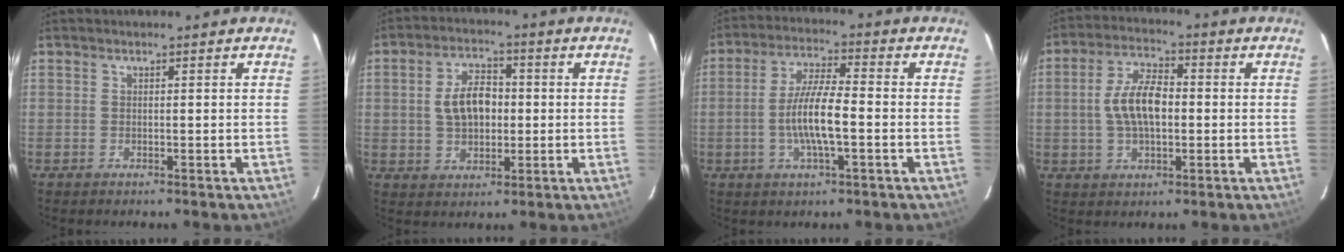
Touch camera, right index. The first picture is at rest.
{"total": 8.4, "force": [0.4, 5.3, 6.5], "torque": [-0.121, 0.019, 0.014]}
{"total": 9.0, "force": [-1.9, 1.6, 8.7], "torque": [-0.169, 0.001, -0.037]}
{"total": 9.2, "force": [-0.2, 4.6, 8.0], "torque": [-0.156, 0.014, -0.003]}